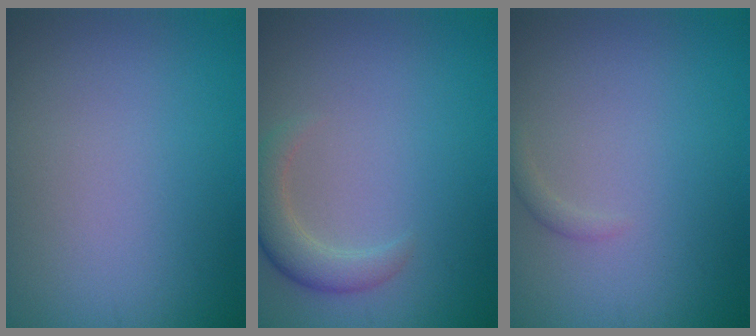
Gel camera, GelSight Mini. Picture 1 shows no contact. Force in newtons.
{"total": 2.8, "press": 2.8, "slide": 0.0}
{"total": 0.7, "press": 0.7, "slide": 0.1}